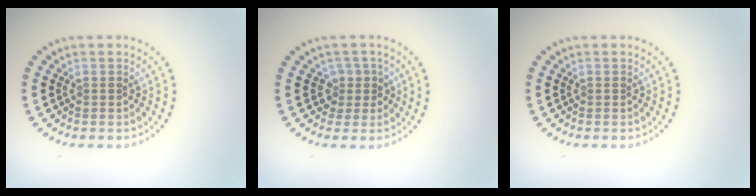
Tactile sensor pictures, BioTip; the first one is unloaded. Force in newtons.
{"total": 2.0, "press": 1.5, "slide": 1.3}
{"total": 0.0}